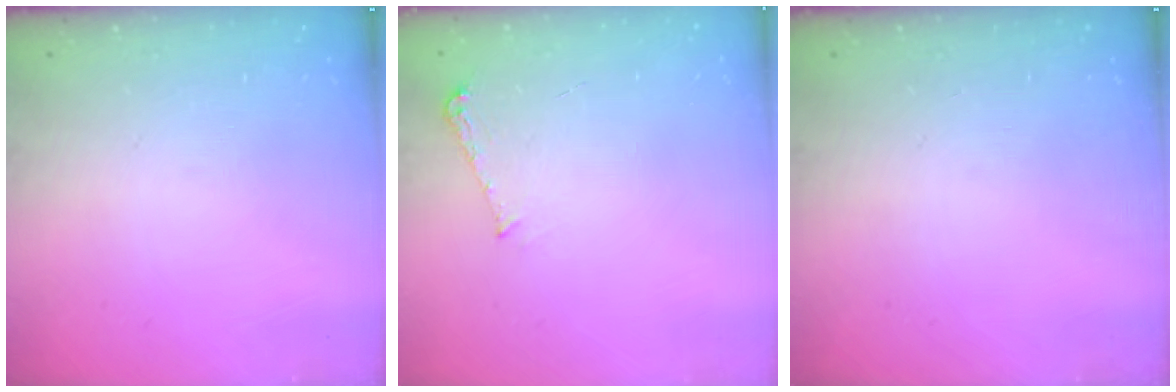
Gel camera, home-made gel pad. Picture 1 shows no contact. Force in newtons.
{"total": 5.3, "press": 5.2, "slide": 0.5}
{"total": 0.0}